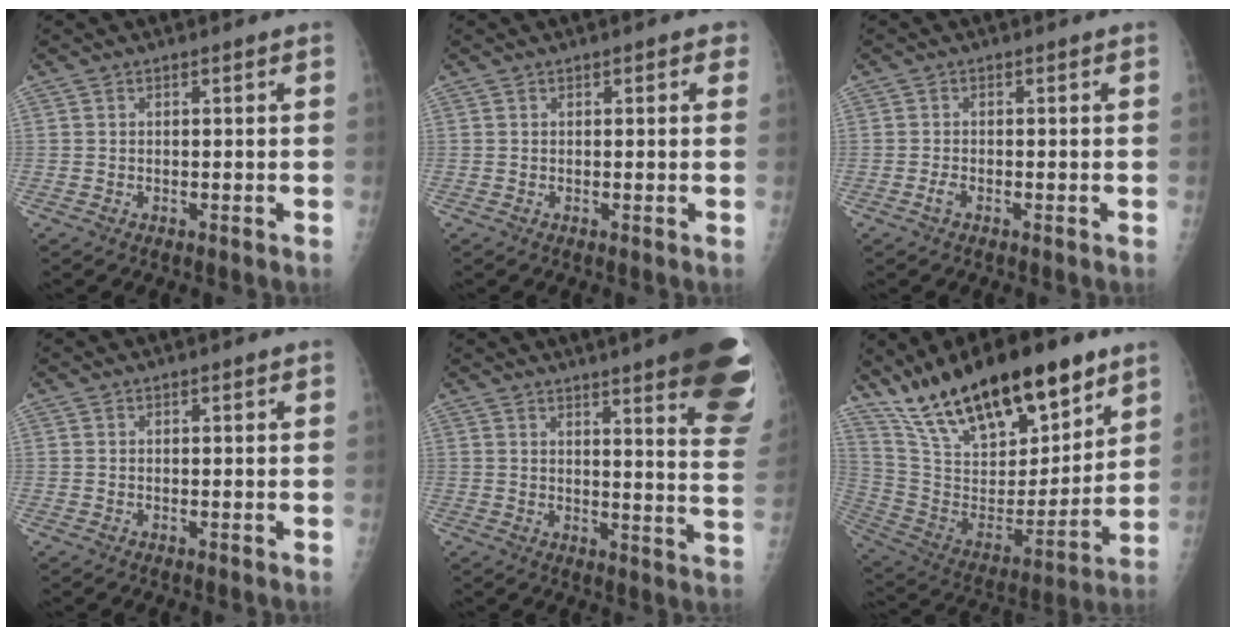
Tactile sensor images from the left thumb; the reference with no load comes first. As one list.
[{"total": 2.2, "force": [1.0, 1.1, 1.6], "torque": [-0.010, 0.001, 0.009]}, {"total": 1.2, "force": [-0.6, 0.6, 0.9], "torque": [-0.019, 0.000, -0.014]}, {"total": 0.6, "force": [0.4, 0.2, 0.4], "torque": [-0.003, -0.001, 0.004]}, {"total": 26.1, "force": [17.4, 3.1, 19.2], "torque": [-0.191, -0.098, 0.215]}, {"total": 28.5, "force": [19.3, 11.2, 17.8], "torque": [-0.273, -0.053, 0.334]}]